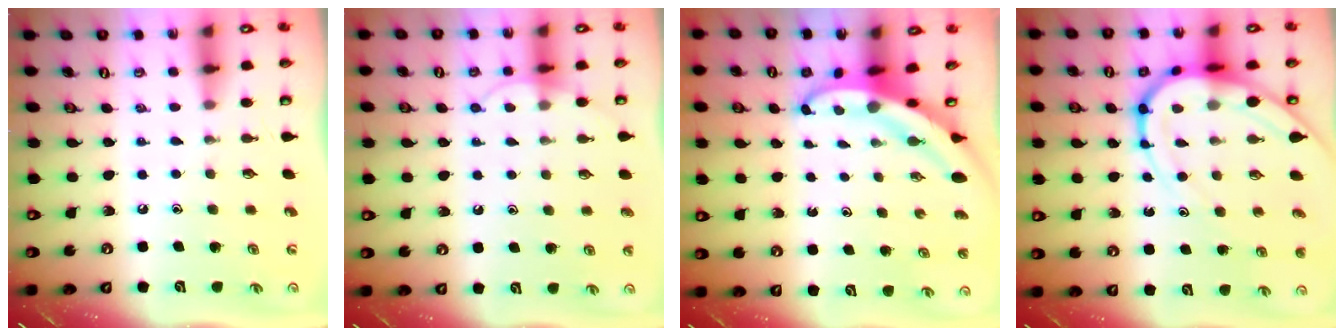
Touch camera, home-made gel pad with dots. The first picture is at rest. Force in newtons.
{"total": 5.4, "press": 5.4, "slide": 0.5}
{"total": 4.9, "press": 4.9, "slide": 0.4}
{"total": 12.5, "press": 12.5, "slide": 1.3}